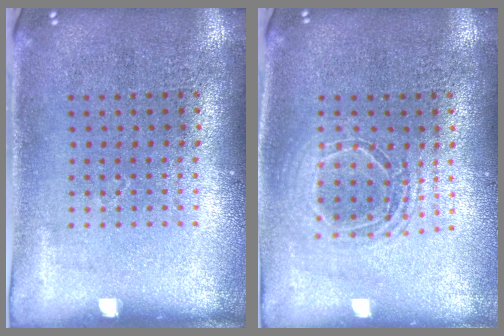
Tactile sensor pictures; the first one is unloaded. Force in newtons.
{"total": 1.7, "press": 1.4, "slide": 0.9}